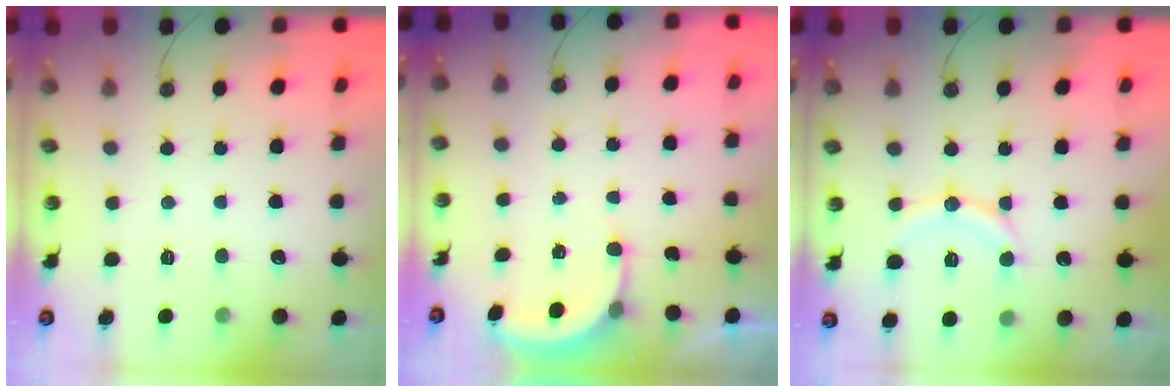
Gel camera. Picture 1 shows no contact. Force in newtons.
{"total": 2.5, "press": 2.5, "slide": 0.4}
{"total": 12.2, "press": 12.1, "slide": 1.2}